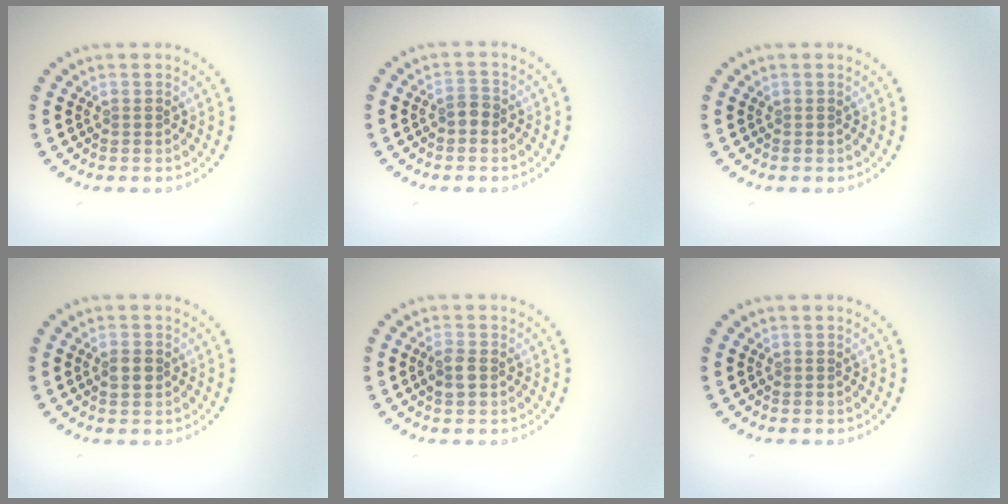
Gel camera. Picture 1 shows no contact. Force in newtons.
{"total": 1.2, "press": 1.2, "slide": 0.3}
{"total": 0.0}
{"total": 1.8, "press": 1.8, "slide": 0.0}
{"total": 1.6, "press": 1.6, "slide": 0.3}
{"total": 0.0}